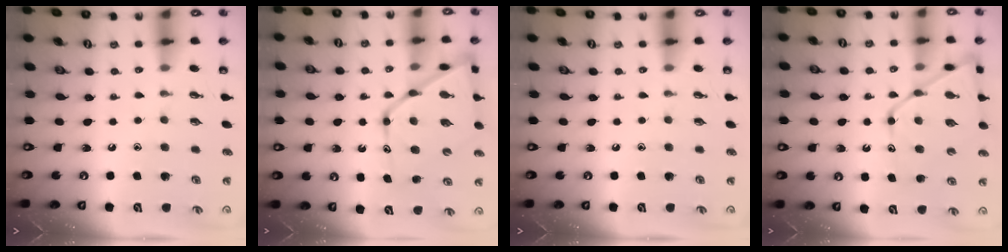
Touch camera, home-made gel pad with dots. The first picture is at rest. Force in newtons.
{"total": 16.3, "press": 16.3, "slide": 1.5}
{"total": 0.0}
{"total": 12.8, "press": 12.7, "slide": 1.1}